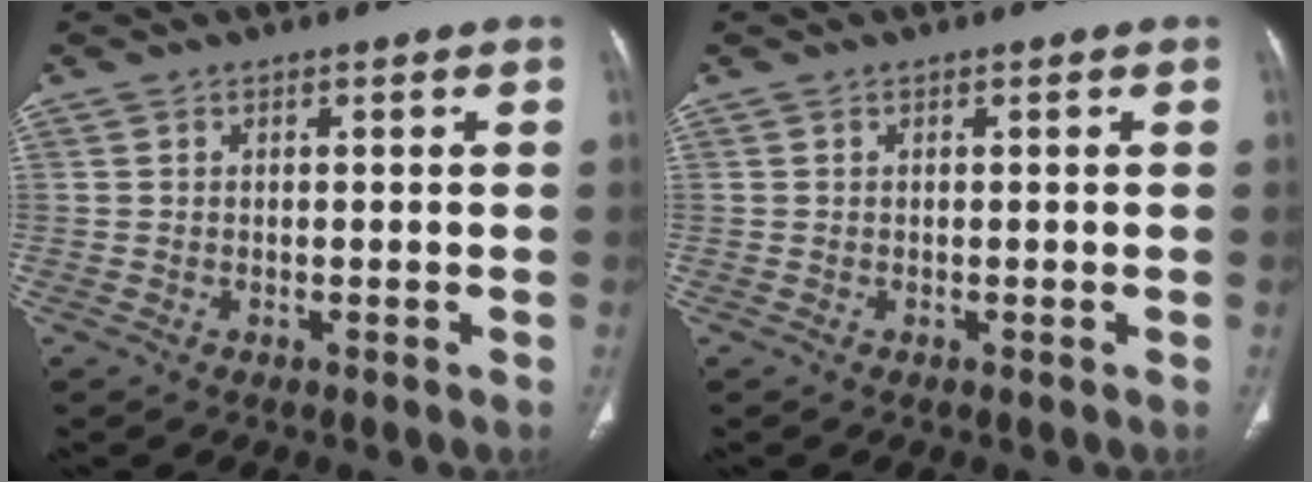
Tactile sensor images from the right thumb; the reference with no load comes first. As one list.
[{"total": 0.0}]